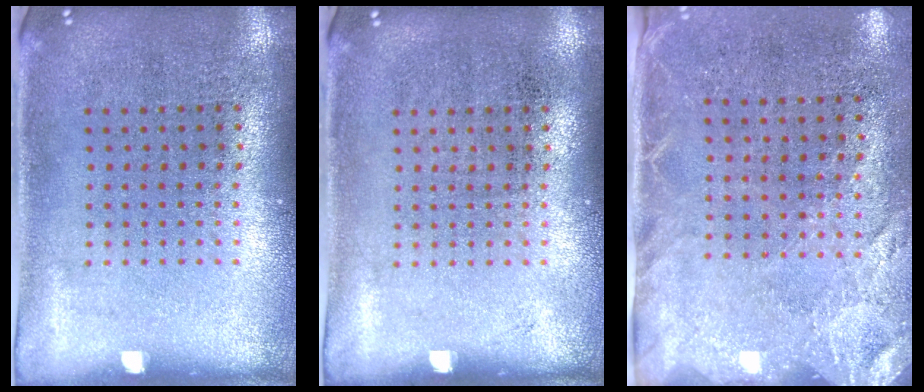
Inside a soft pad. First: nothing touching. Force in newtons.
{"total": 0.0}
{"total": 2.5, "press": 2.1, "slide": 1.3}